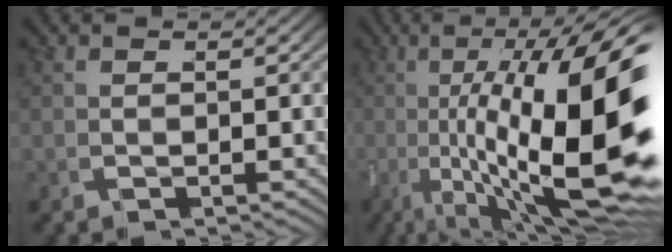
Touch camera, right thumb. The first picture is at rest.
{"total": 20.3, "force": [0.0, 11.8, 16.5], "torque": [-0.278, -0.075, 0.035]}